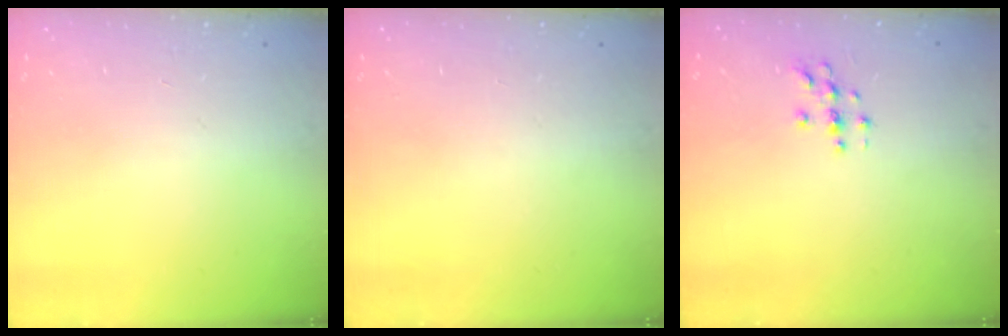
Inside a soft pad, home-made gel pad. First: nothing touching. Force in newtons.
{"total": 0.0}
{"total": 3.1, "press": 3.1, "slide": 0.3}